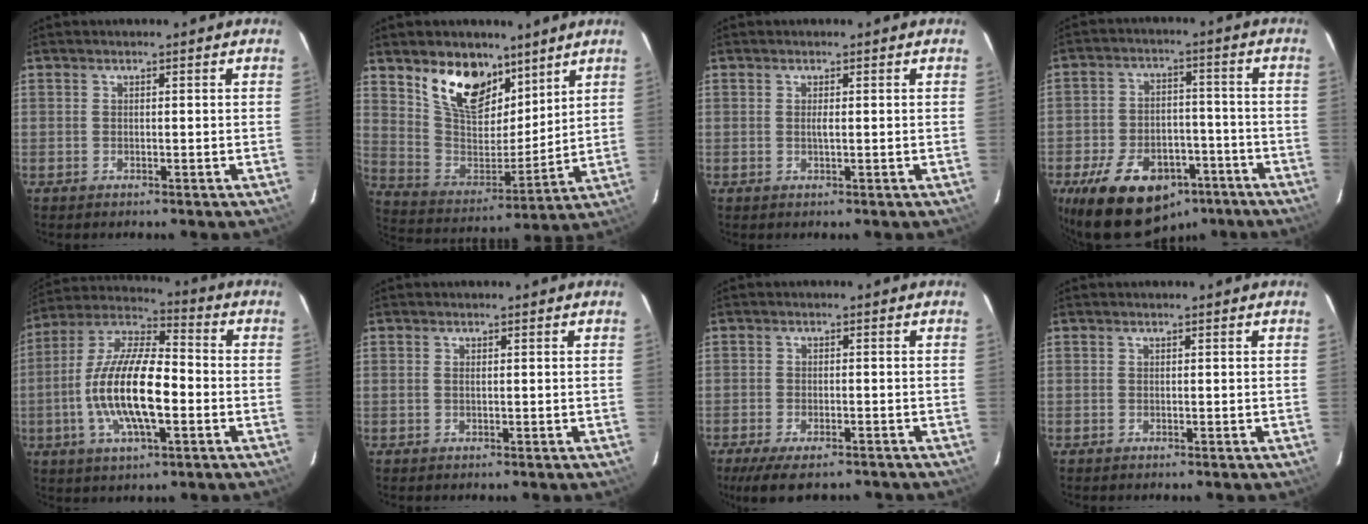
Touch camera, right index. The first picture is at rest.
{"total": 16.0, "force": [10.2, 8.7, 8.7], "torque": [-0.173, -0.001, 0.195]}
{"total": 0.9, "force": [0.1, 0.1, 0.9], "torque": [-0.018, 0.000, 0.001]}
{"total": 18.9, "force": [-11.8, 11.0, 9.9], "torque": [-0.208, 0.012, -0.162]}
{"total": 17.2, "force": [-3.4, 5.8, 15.9], "torque": [-0.313, -0.003, -0.070]}
{"total": 0.6, "force": [0.1, 0.3, 0.5], "torque": [-0.011, 0.001, 0.001]}
{"total": 9.3, "force": [-7.2, 3.1, 5.0], "torque": [-0.113, -0.029, -0.116]}
{"total": 0.0}